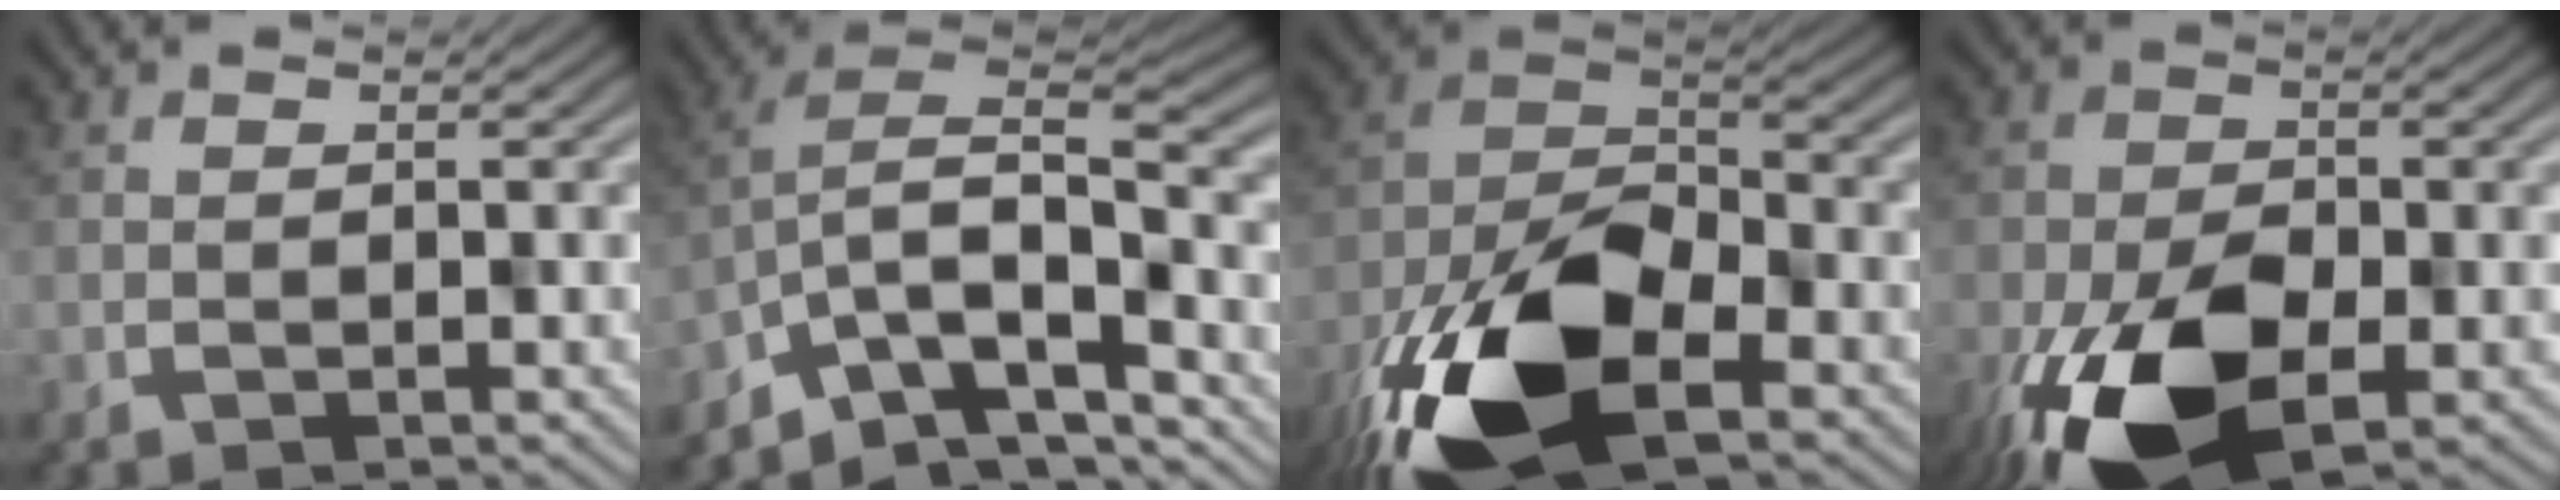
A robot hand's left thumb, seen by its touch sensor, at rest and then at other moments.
{"total": 10.2, "force": [-5.4, 5.9, 6.2], "torque": [-0.134, -0.022, -0.084]}
{"total": 14.7, "force": [-7.7, 7.5, 10.0], "torque": [-0.221, -0.045, -0.147]}
{"total": 12.5, "force": [-5.8, 6.9, 8.6], "torque": [-0.183, -0.047, -0.090]}